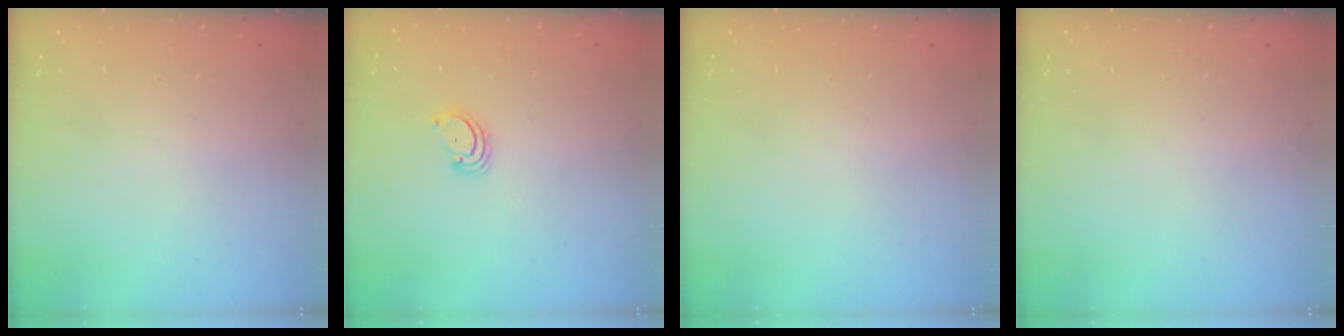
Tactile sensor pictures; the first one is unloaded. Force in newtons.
{"total": 2.3, "press": 2.3, "slide": 0.2}
{"total": 0.0}
{"total": 0.0}